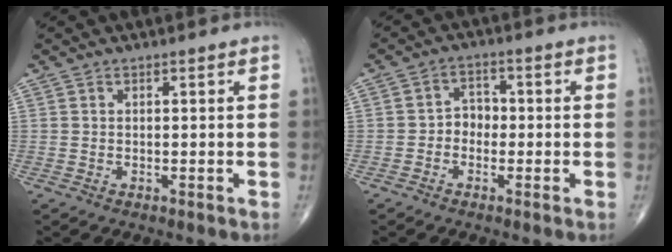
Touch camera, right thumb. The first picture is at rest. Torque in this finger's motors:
{"motor_torque": [-0.16, -0.05, 0.39, -0.06, -0.02]}